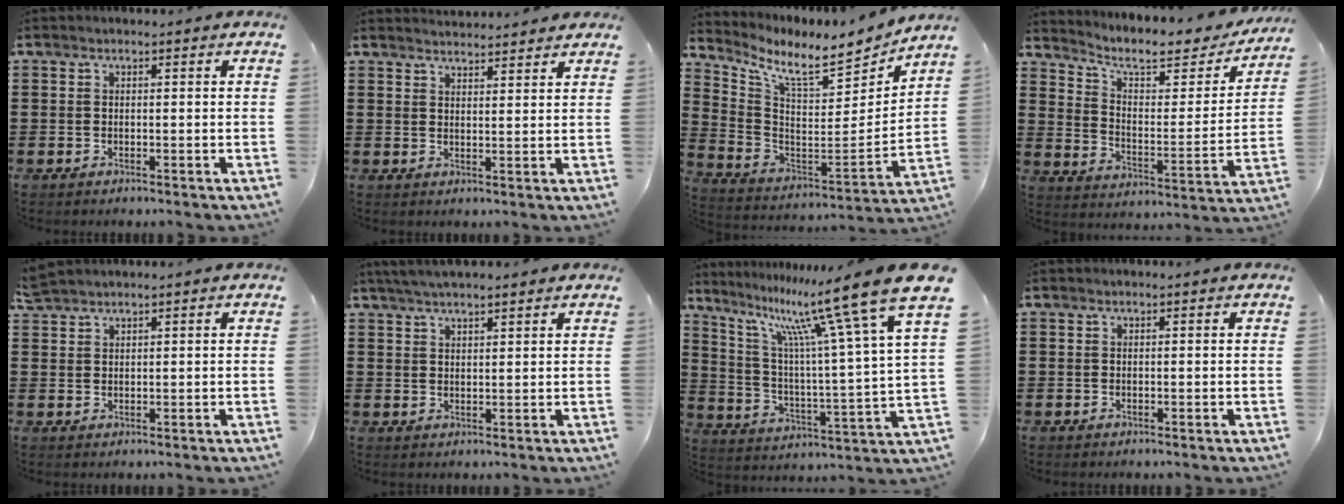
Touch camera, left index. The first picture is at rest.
{"total": 2.6, "force": [2.6, -0.1, -0.1], "torque": [-0.006, -0.008, 0.049]}
{"total": 8.9, "force": [7.8, 1.3, 4.1], "torque": [-0.104, -0.064, 0.124]}
{"total": 6.6, "force": [5.3, 1.7, 3.4], "torque": [-0.084, -0.033, 0.086]}
{"total": 1.9, "force": [1.9, 0.1, 0.4], "torque": [-0.013, 0.002, 0.038]}
{"total": 2.9, "force": [2.7, 0.5, 1.0], "torque": [-0.026, 0.002, 0.051]}
{"total": 15.5, "force": [11.5, 1.4, 10.4], "torque": [-0.205, -0.077, 0.180]}
{"total": 0.0}